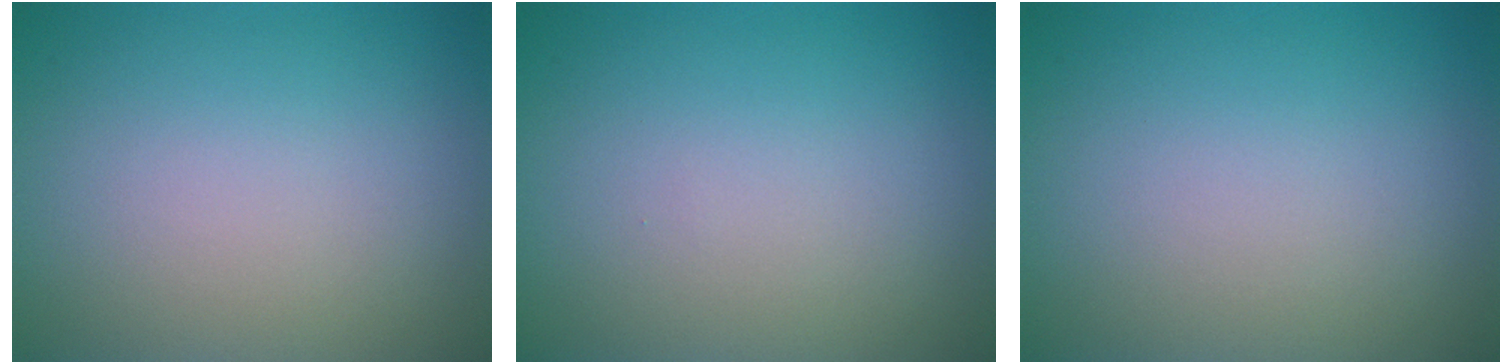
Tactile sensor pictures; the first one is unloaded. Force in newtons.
{"total": 0.0}
{"total": 0.0}